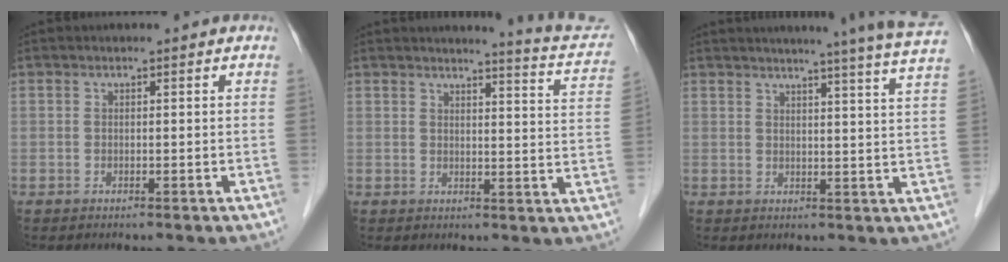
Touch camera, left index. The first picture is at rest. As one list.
[{"total": 9.7, "force": [9.3, 0.0, 2.8], "torque": [-0.029, -0.050, 0.085]}, {"total": 16.6, "force": [14.6, -1.7, 7.7], "torque": [-0.112, -0.049, 0.160]}]